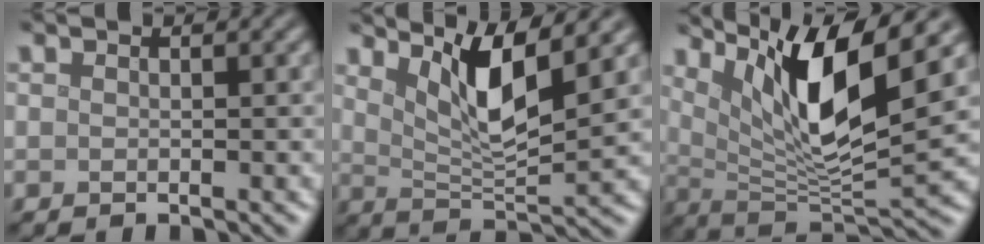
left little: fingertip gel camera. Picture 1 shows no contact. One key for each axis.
{"total": 5.9, "fx": 3.2, "fy": 1.2, "fz": 4.8, "tx": -0.085, "ty": -0.009, "tz": 0.058}
{"total": 10.2, "fx": 4.4, "fy": 2.4, "fz": 8.9, "tx": -0.148, "ty": -0.009, "tz": 0.083}